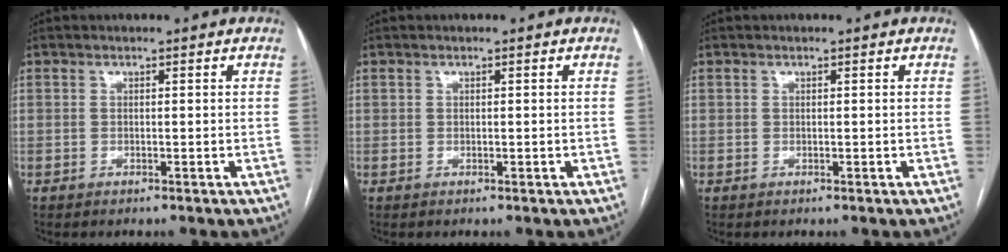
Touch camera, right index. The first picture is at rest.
{"total": 0.0}
{"total": 0.0}